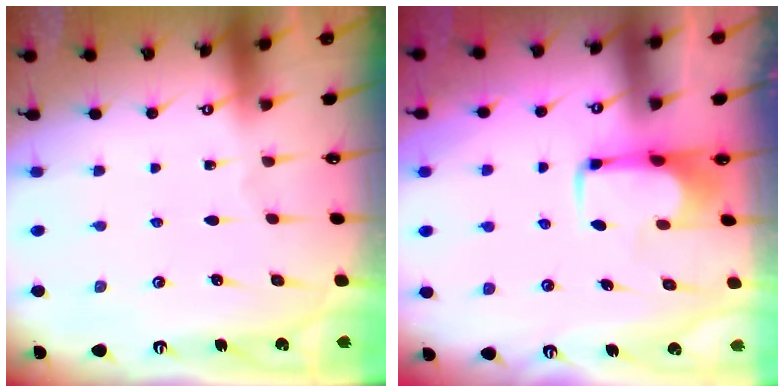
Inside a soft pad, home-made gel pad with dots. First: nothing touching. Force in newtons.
{"total": 2.0, "press": 2.0, "slide": 0.4}